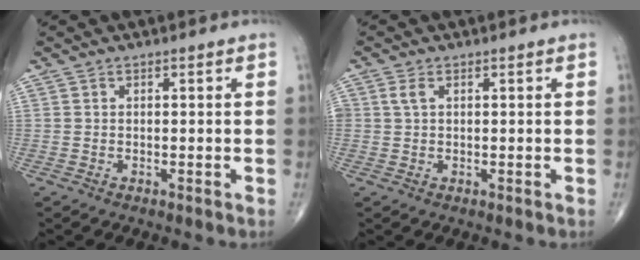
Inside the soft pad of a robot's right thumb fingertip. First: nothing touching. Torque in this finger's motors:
{"motor_torque": [-0.03, -0.04, 0.17, 0.08, 0.01]}